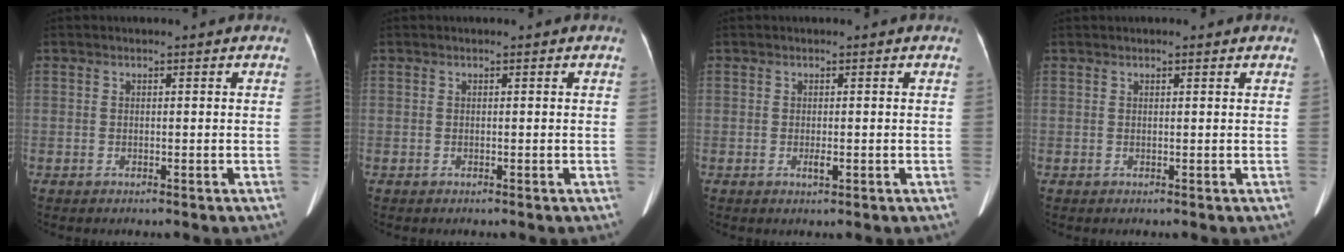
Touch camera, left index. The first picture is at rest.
{"total": 0.0}
{"total": 1.1, "force": [-0.7, 0.3, 0.8], "torque": [-0.013, -0.017, -0.007]}
{"total": 1.6, "force": [1.4, 0.3, 0.7], "torque": [-0.008, 0.023, 0.021]}